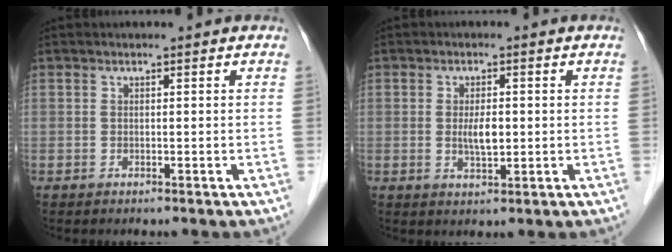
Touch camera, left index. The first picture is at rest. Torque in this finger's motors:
{"motor_torque": [0.58, 0.45, 0.14, 0.03]}